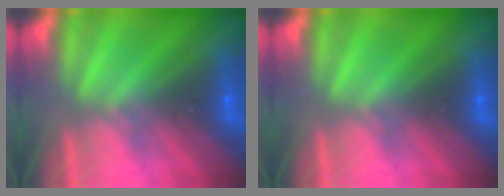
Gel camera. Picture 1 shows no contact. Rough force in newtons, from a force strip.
{"total": 0.0}